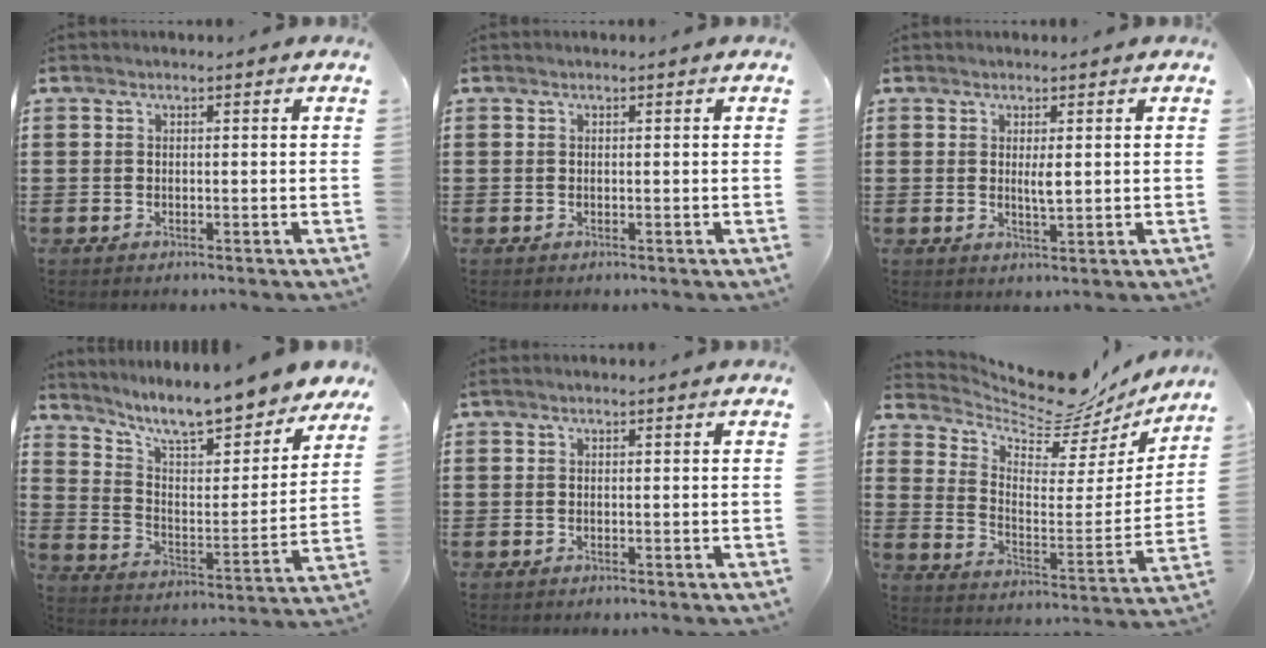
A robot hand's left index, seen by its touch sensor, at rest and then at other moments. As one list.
[{"total": 0.0}, {"total": 2.4, "force": [0.5, 0.5, 2.3], "torque": [-0.047, 0.000, 0.007]}, {"total": 9.7, "force": [8.8, 0.8, 4.0], "torque": [-0.105, -0.064, 0.150]}, {"total": 0.0}, {"total": 8.3, "force": [7.8, 1.6, 2.3], "torque": [-0.070, -0.064, 0.131]}]